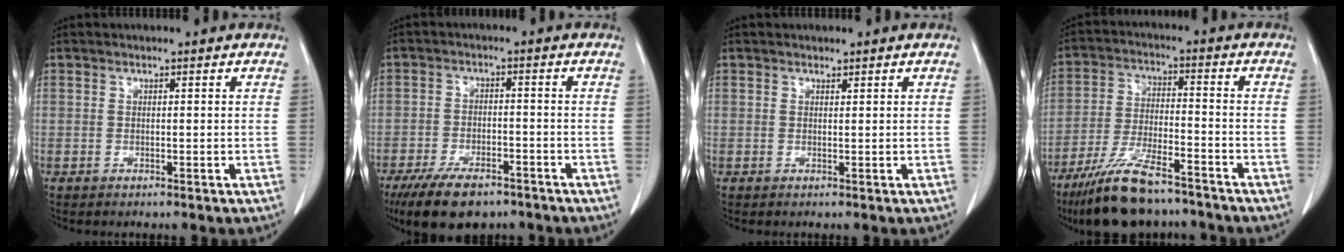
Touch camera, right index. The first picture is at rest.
{"total": 9.4, "force": [-6.9, 3.8, 5.1], "torque": [-0.089, -0.008, -0.113]}
{"total": 0.7, "force": [0.7, 0.2, 0.0], "torque": [-0.004, -0.004, 0.011]}
{"total": 12.4, "force": [-9.9, 2.4, 7.1], "torque": [-0.138, -0.027, -0.176]}